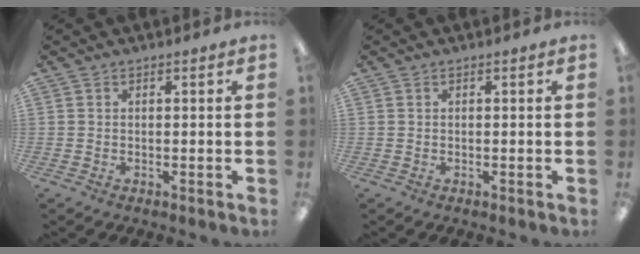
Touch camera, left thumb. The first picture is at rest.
{"total": 0.0}